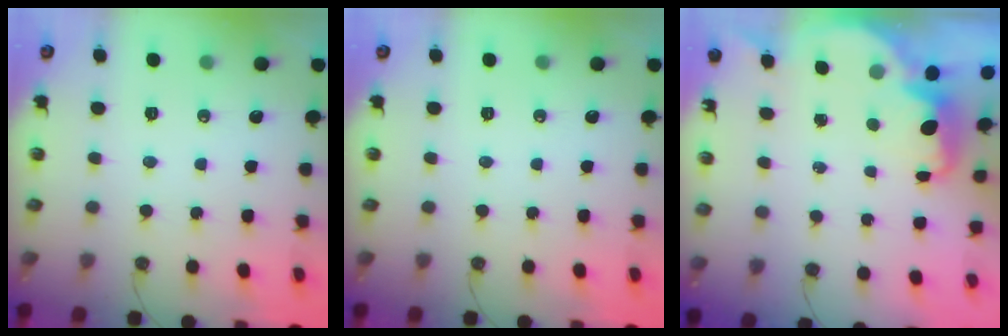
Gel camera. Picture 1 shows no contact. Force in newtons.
{"total": 0.0}
{"total": 2.2, "press": 2.1, "slide": 0.6}